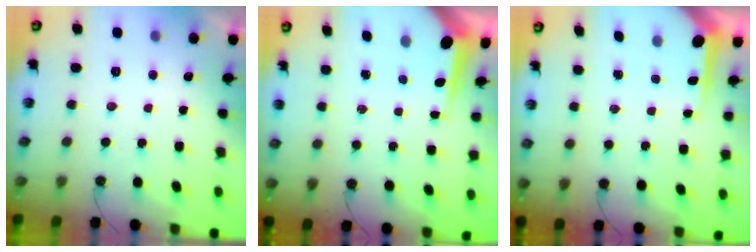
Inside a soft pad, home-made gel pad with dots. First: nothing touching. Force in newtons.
{"total": 6.0, "press": 6.0, "slide": 0.6}
{"total": 5.1, "press": 5.1, "slide": 0.3}